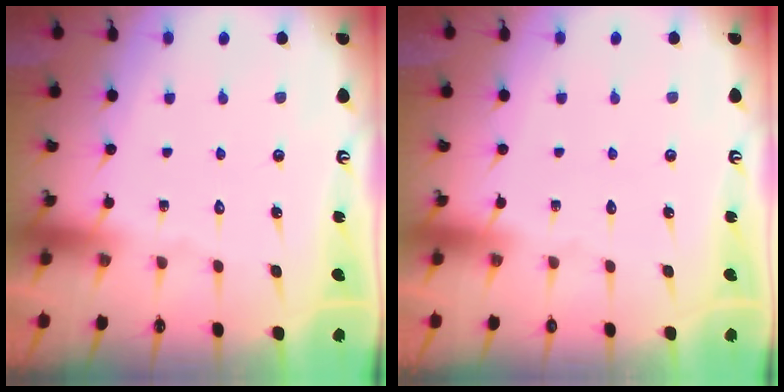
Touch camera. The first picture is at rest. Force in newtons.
{"total": 0.0}